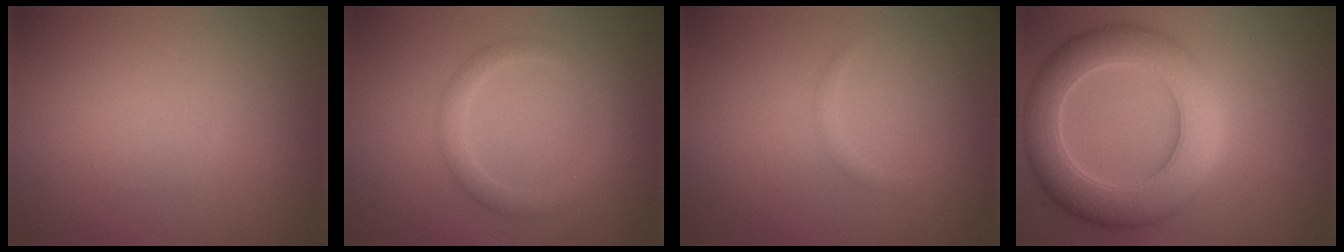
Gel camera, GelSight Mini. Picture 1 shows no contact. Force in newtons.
{"total": 2.0, "press": 2.0, "slide": 0.1}
{"total": 0.7, "press": 0.7, "slide": 0.1}
{"total": 8.3, "press": 8.3, "slide": 0.5}